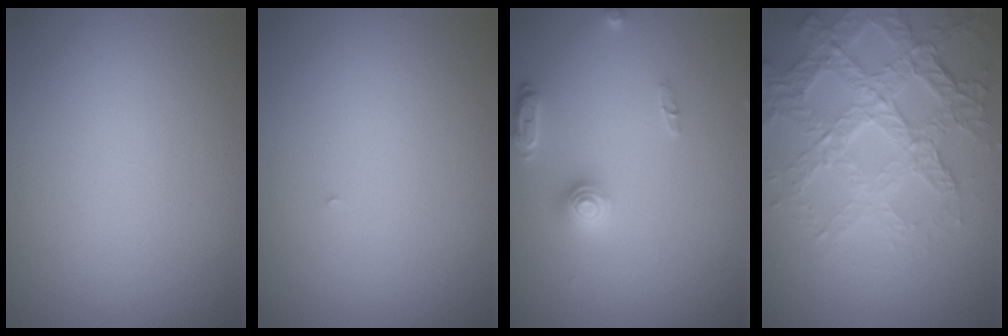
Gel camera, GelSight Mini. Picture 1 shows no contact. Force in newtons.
{"total": 0.0}
{"total": 2.5, "press": 2.5, "slide": 0.4}
{"total": 7.3, "press": 5.2, "slide": 5.2}